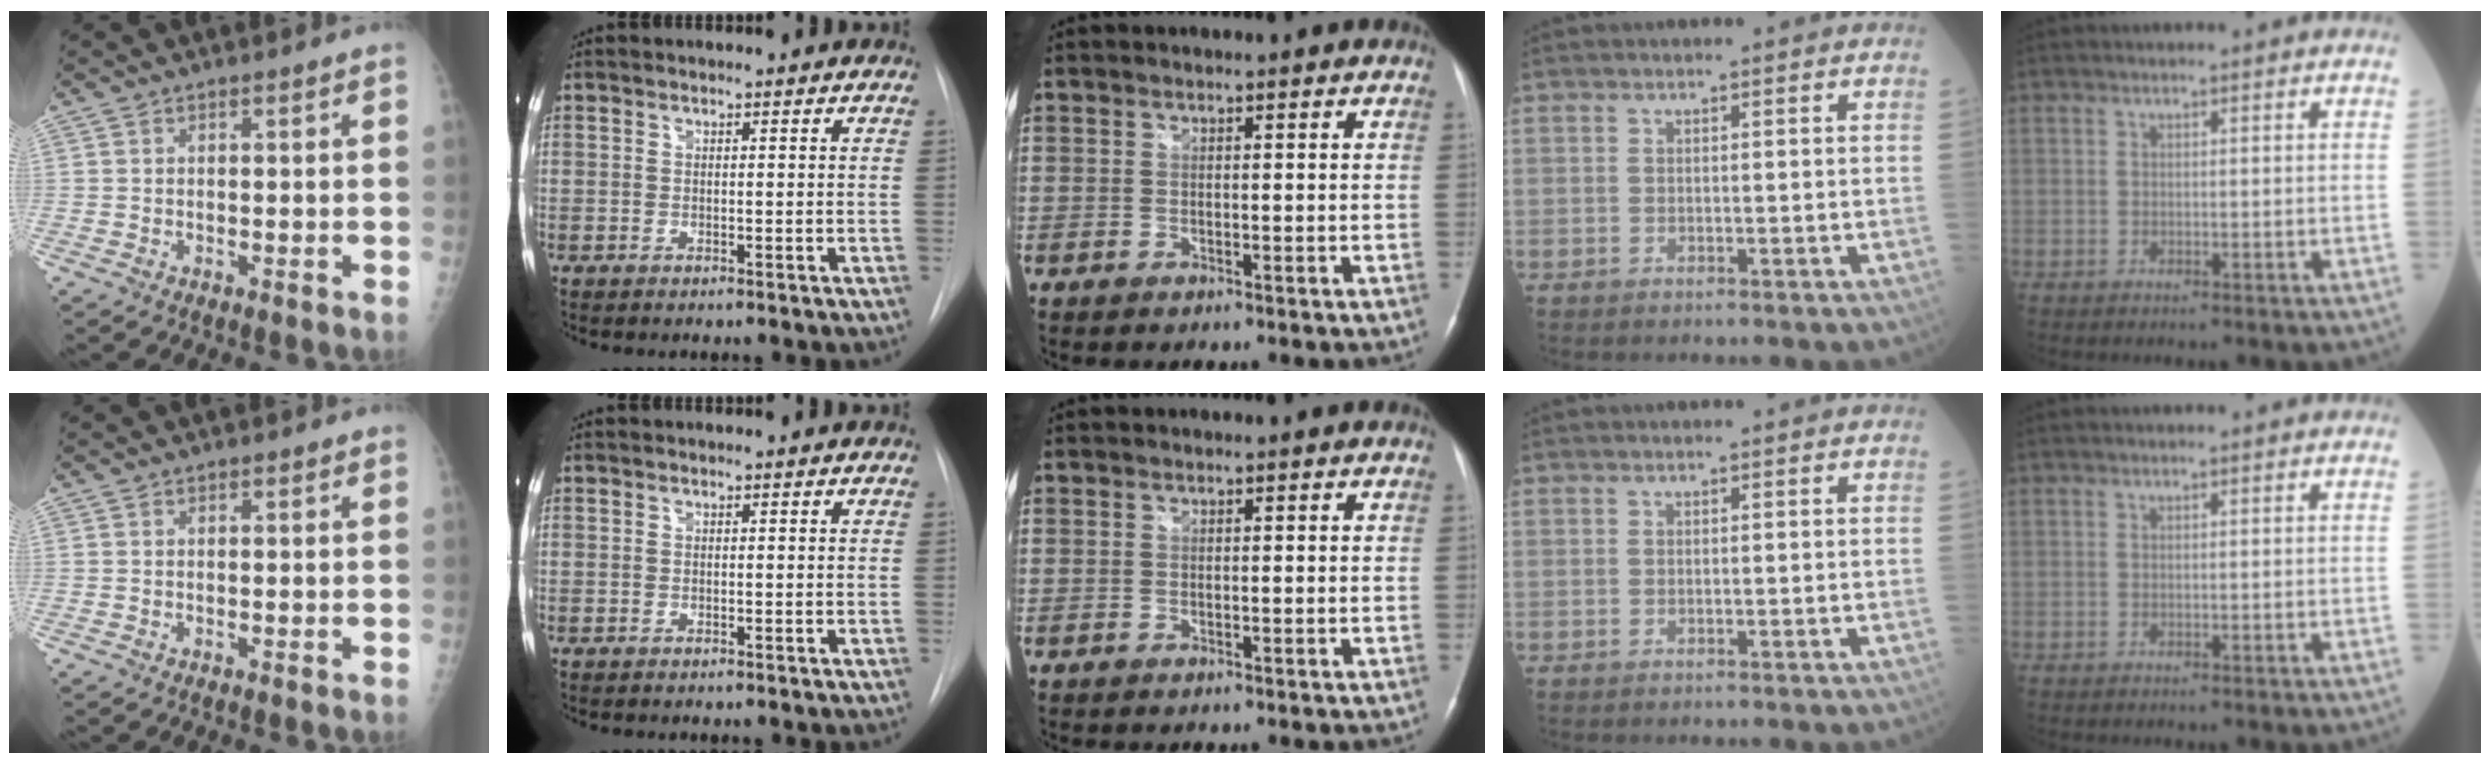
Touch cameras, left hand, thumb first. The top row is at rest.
{}